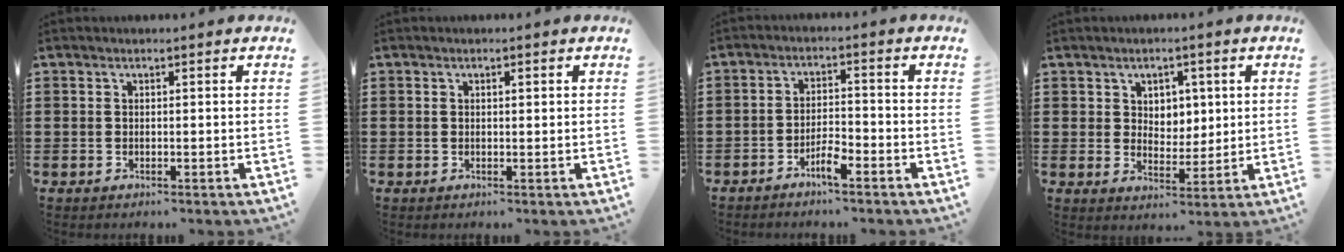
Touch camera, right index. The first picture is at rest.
{"total": 0.8, "force": [0.2, 0.3, 0.7], "torque": [-0.014, 0.002, 0.003]}
{"total": 3.6, "force": [-2.7, 0.7, 2.4], "torque": [-0.051, 0.004, -0.054]}
{"total": 3.9, "force": [1.9, 3.2, 1.1], "torque": [-0.028, 0.008, 0.031]}